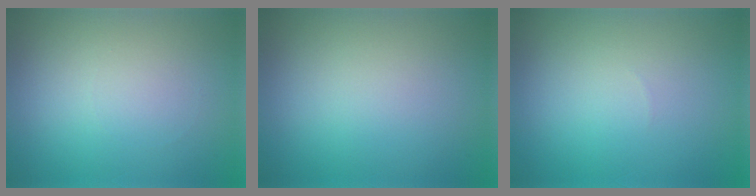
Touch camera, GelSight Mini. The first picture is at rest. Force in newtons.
{"total": 0.0}
{"total": 0.0}